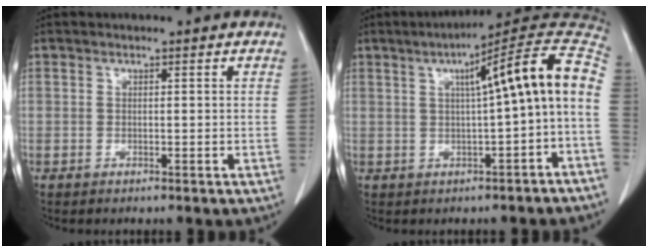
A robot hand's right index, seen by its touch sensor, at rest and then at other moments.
{"total": 13.1, "force": [0.7, 0.3, 13.1], "torque": [-0.178, 0.040, 0.003]}